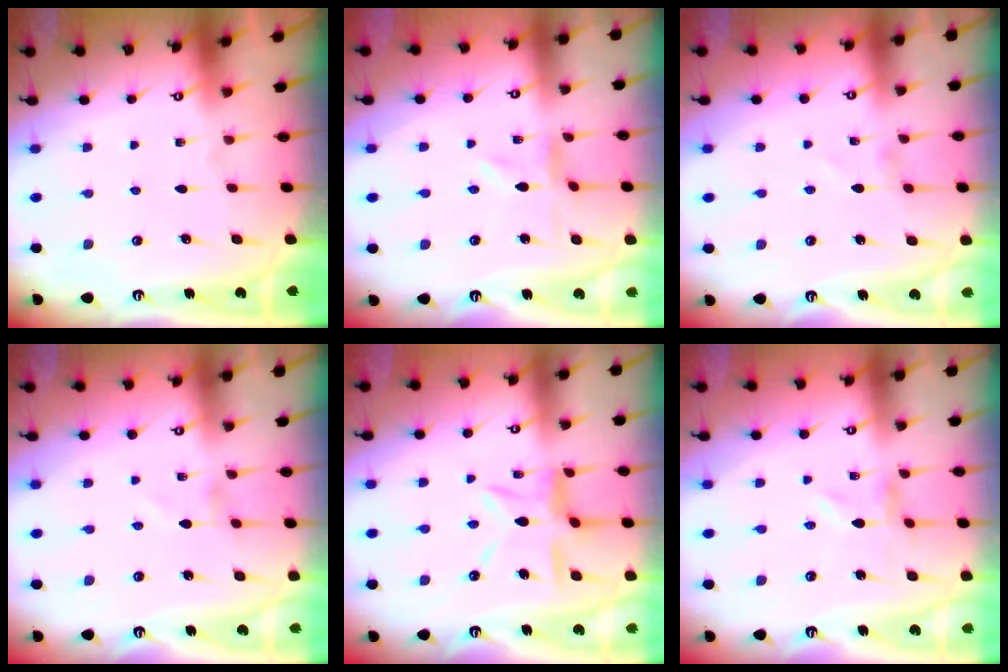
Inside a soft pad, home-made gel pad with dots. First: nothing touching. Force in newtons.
{"total": 0.0}
{"total": 0.6, "press": 0.6, "slide": 0.1}
{"total": 0.0}
{"total": 9.2, "press": 9.1, "slide": 0.7}
{"total": 0.0}